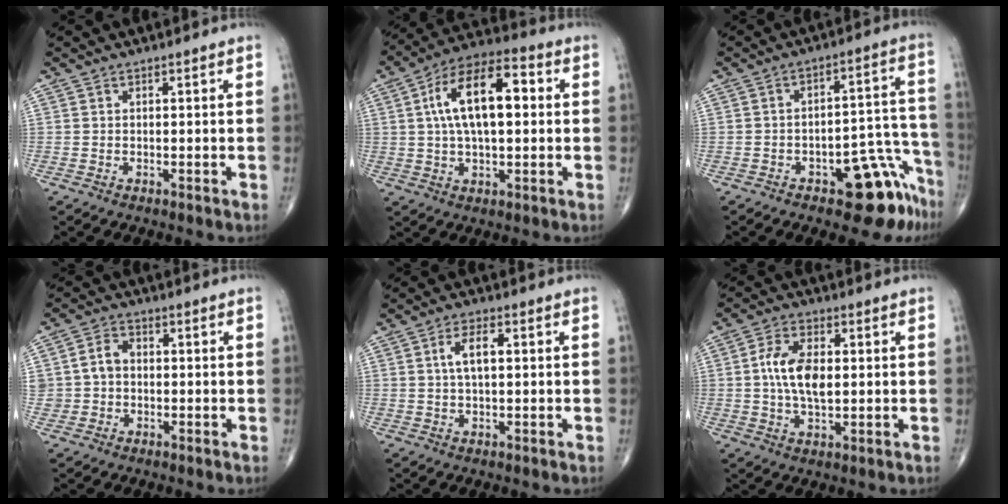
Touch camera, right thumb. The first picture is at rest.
{"total": 15.8, "force": [2.5, 7.5, 13.7], "torque": [-0.232, 0.027, 0.036]}
{"total": 13.0, "force": [-8.1, 5.5, 8.5], "torque": [-0.052, 0.083, -0.107]}
{"total": 5.0, "force": [-0.1, 4.3, 2.7], "torque": [-0.038, 0.017, -0.006]}
{"total": 4.9, "force": [0.9, 2.1, 4.3], "torque": [-0.084, 0.007, 0.015]}
{"total": 9.1, "force": [0.8, 4.7, 7.8], "torque": [-0.149, 0.000, 0.013]}